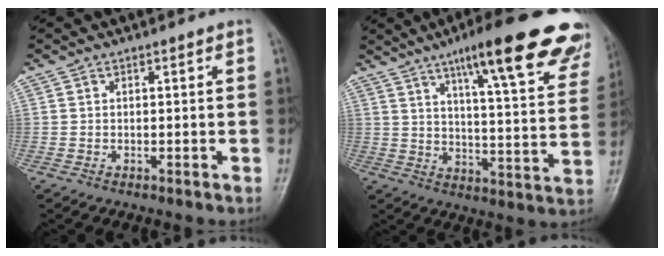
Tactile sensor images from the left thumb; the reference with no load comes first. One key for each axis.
{"total": 24.6, "fx": 16.2, "fy": 5.0, "fz": 17.9, "tx": -0.216, "ty": -0.047, "tz": 0.213}